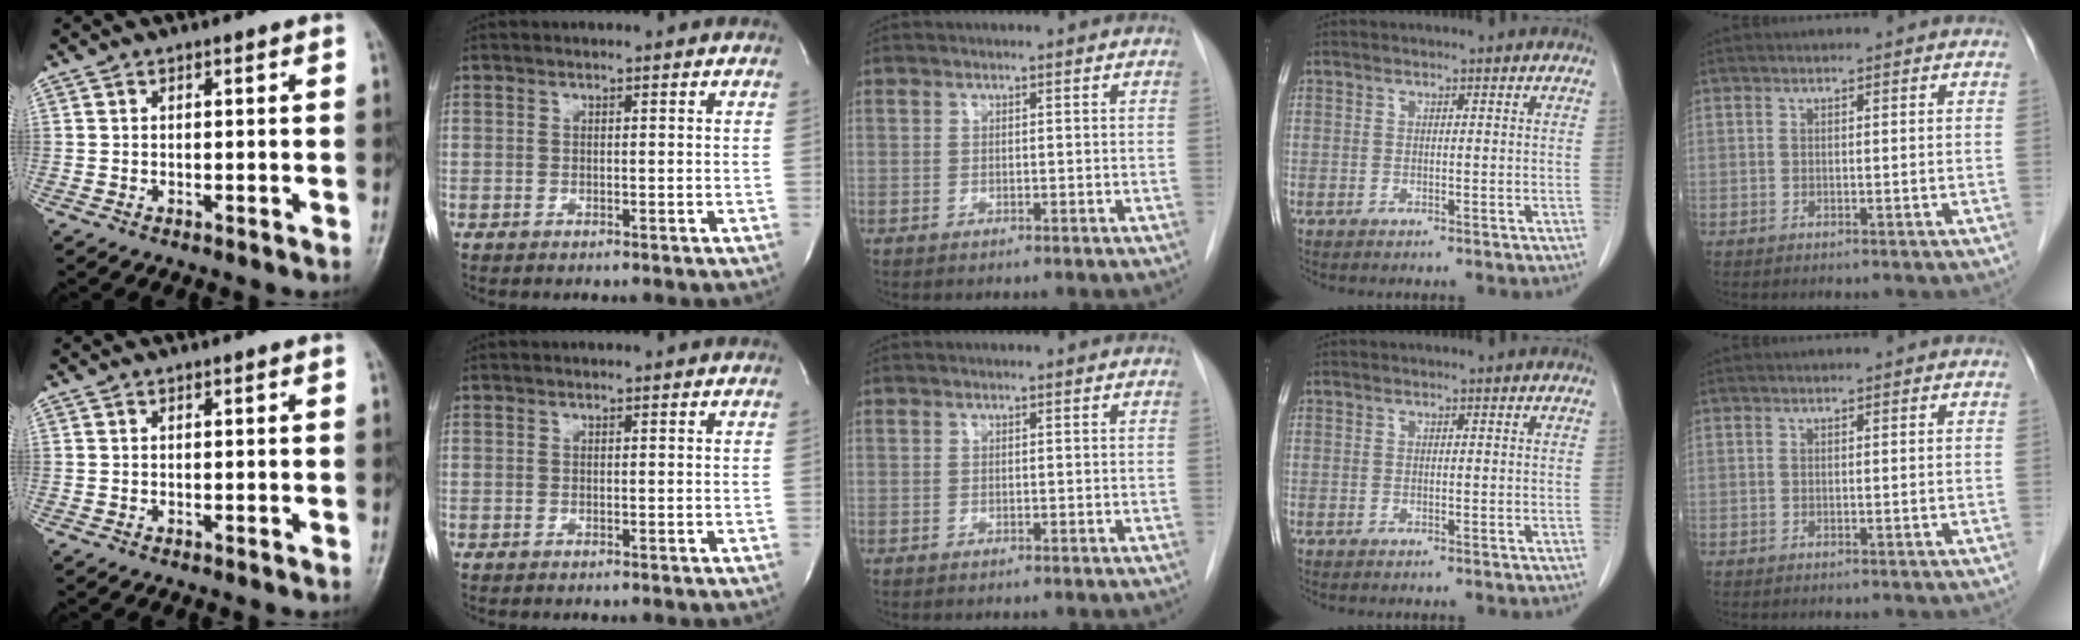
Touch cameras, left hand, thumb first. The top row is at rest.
{}